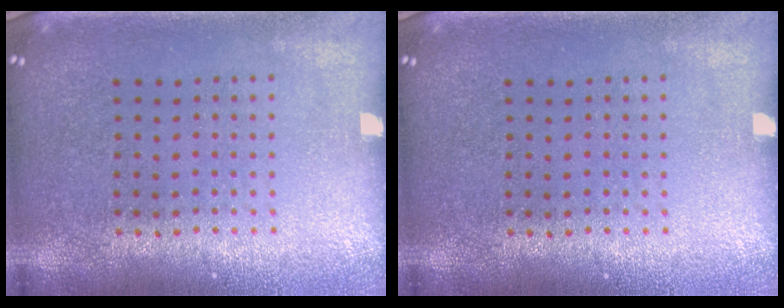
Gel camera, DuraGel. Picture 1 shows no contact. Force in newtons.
{"total": 0.0}